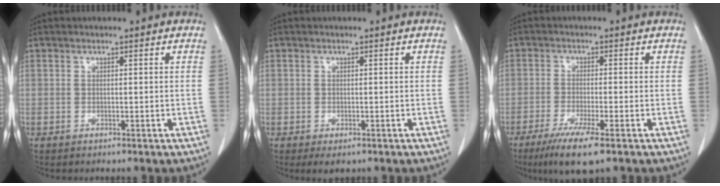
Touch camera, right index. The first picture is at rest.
{"total": 1.8, "force": [-0.9, 1.2, 1.0], "torque": [-0.008, 0.000, -0.006]}
{"total": 7.3, "force": [-4.6, 0.3, 5.7], "torque": [-0.100, -0.020, -0.076]}